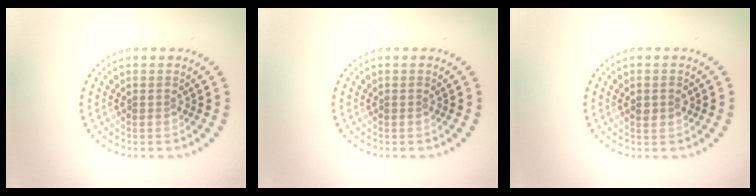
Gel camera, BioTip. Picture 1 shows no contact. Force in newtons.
{"total": 0.0}
{"total": 1.3, "press": 1.3, "slide": 0.3}